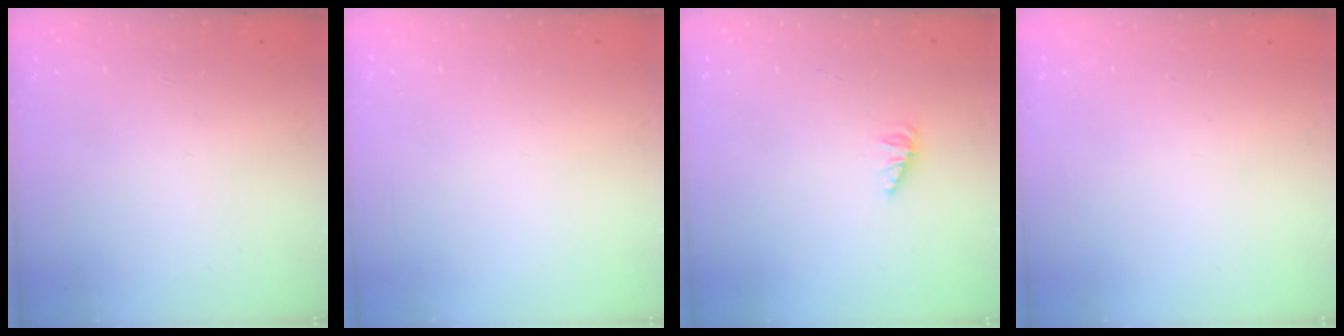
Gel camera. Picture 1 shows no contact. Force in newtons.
{"total": 0.0}
{"total": 1.4, "press": 1.4, "slide": 0.2}
{"total": 0.0}